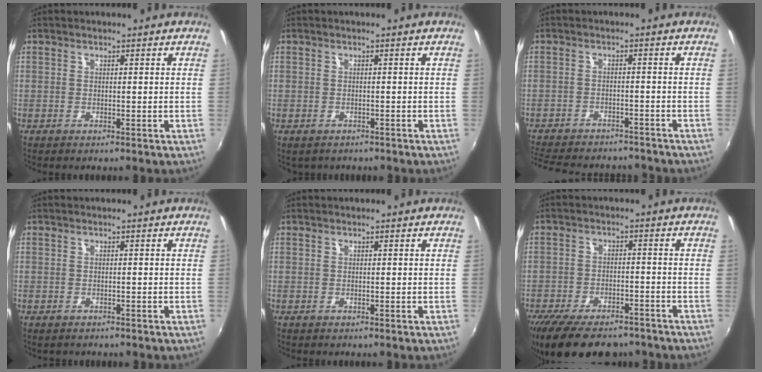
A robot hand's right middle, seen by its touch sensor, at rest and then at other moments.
{"total": 1.6, "force": [-1.2, 1.0, 0.5], "torque": [-0.014, -0.008, -0.016]}
{"total": 16.2, "force": [-13.9, 5.5, 6.2], "torque": [-0.146, -0.012, -0.198]}
{"total": 1.0, "force": [-0.8, 0.5, 0.2], "torque": [-0.009, -0.004, -0.012]}
{"total": 0.0}
{"total": 16.6, "force": [-12.8, 7.1, 8.0], "torque": [-0.175, -0.024, -0.191]}